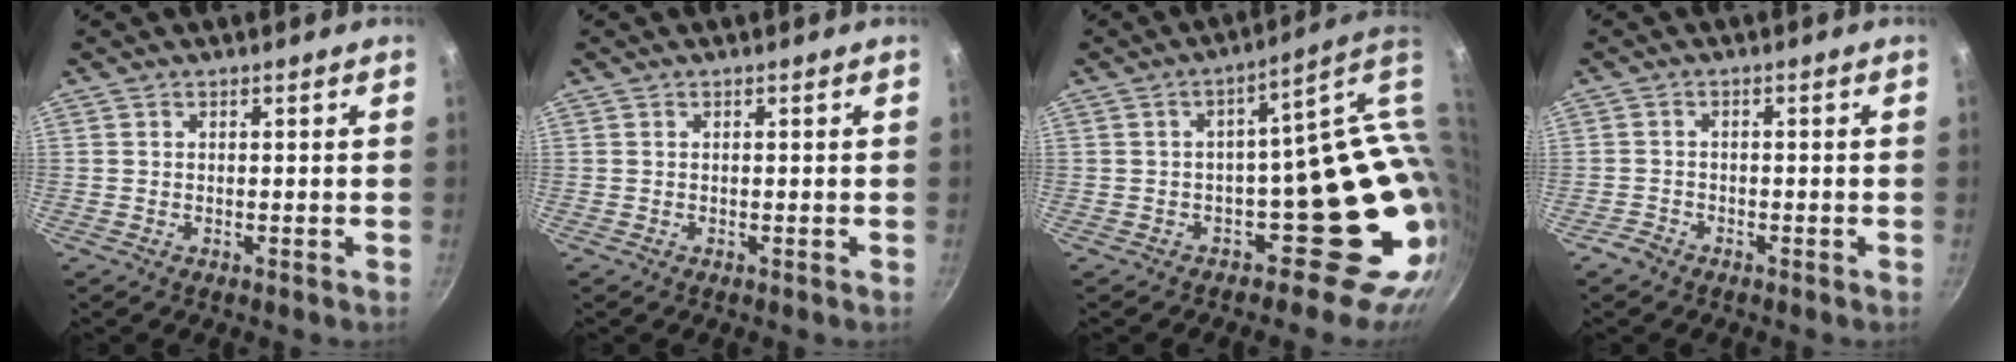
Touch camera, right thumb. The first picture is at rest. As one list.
[{"total": 0.0}, {"total": 18.9, "force": [2.0, 12.3, 14.2], "torque": [-0.073, 0.008, 0.050]}, {"total": 2.0, "force": [-1.7, 1.1, 0.4], "torque": [-0.009, 0.015, -0.030]}]